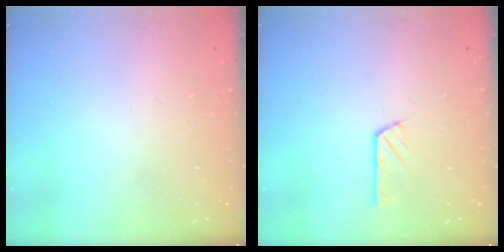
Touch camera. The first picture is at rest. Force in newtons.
{"total": 2.9, "press": 2.8, "slide": 0.4}